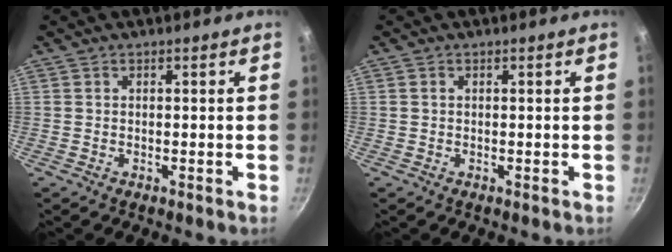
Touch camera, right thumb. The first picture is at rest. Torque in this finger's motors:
{"motor_torque": [-0.55, 0.22, -0.45, 0.36, 0.08]}